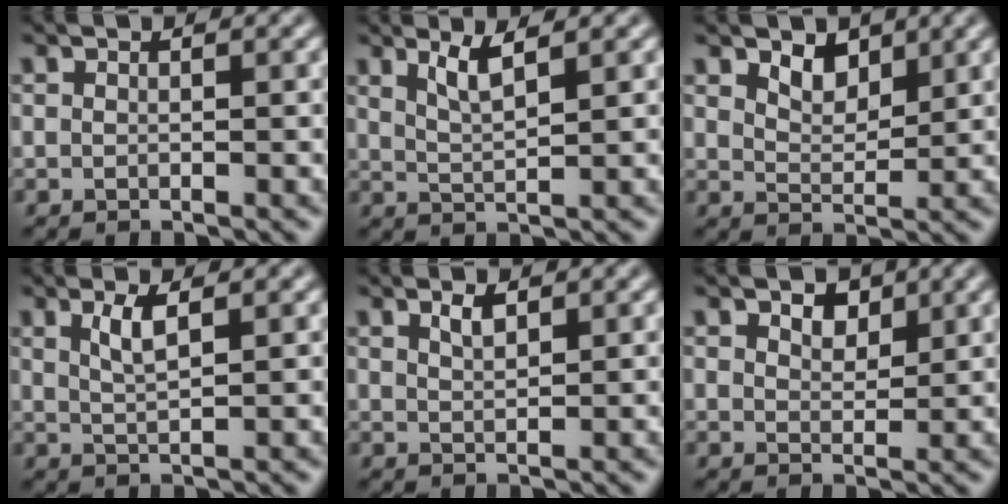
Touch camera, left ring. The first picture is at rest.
{"total": 2.5, "force": [1.6, 0.5, 1.9], "torque": [-0.033, -0.003, 0.032]}
{"total": 2.5, "force": [1.8, 1.3, 1.2], "torque": [-0.027, -0.005, 0.030]}
{"total": 2.1, "force": [1.1, 0.5, 1.8], "torque": [-0.035, -0.002, 0.021]}
{"total": 1.5, "force": [1.1, 0.4, 0.9], "torque": [-0.019, 0.001, 0.020]}
{"total": 2.1, "force": [1.4, 1.2, 1.1], "torque": [-0.017, 0.001, 0.021]}